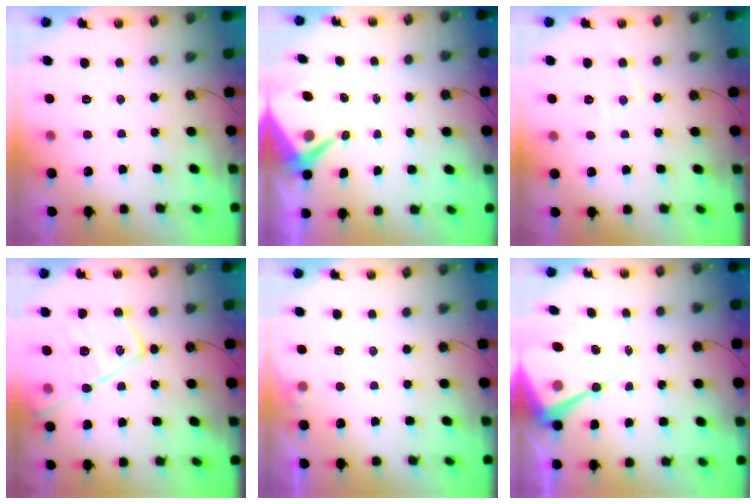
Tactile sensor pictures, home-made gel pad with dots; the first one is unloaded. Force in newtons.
{"total": 7.1, "press": 7.1, "slide": 0.8}
{"total": 4.4, "press": 4.4, "slide": 0.6}
{"total": 21.2, "press": 21.1, "slide": 1.9}
{"total": 4.7, "press": 4.6, "slide": 0.7}
{"total": 14.8, "press": 14.7, "slide": 1.6}